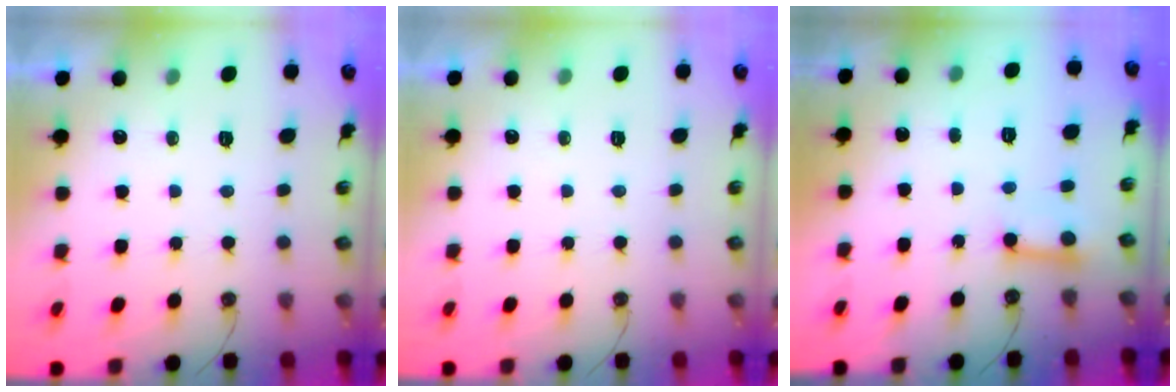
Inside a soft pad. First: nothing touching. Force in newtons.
{"total": 0.0}
{"total": 6.8, "press": 6.7, "slide": 0.7}